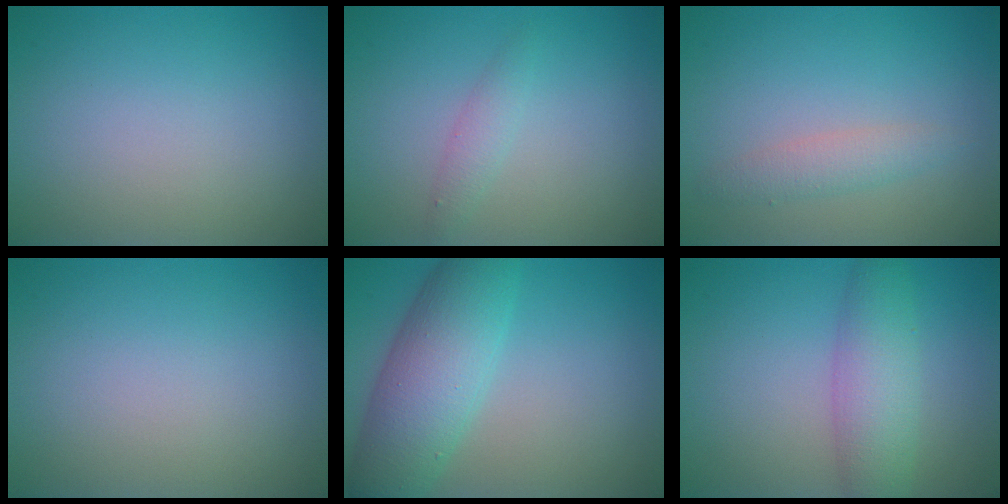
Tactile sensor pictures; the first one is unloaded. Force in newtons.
{"total": 1.4, "press": 1.4, "slide": 0.1}
{"total": 1.9, "press": 1.9, "slide": 0.1}
{"total": 0.0}
{"total": 7.3, "press": 7.3, "slide": 0.2}
{"total": 4.5, "press": 4.5, "slide": 0.0}